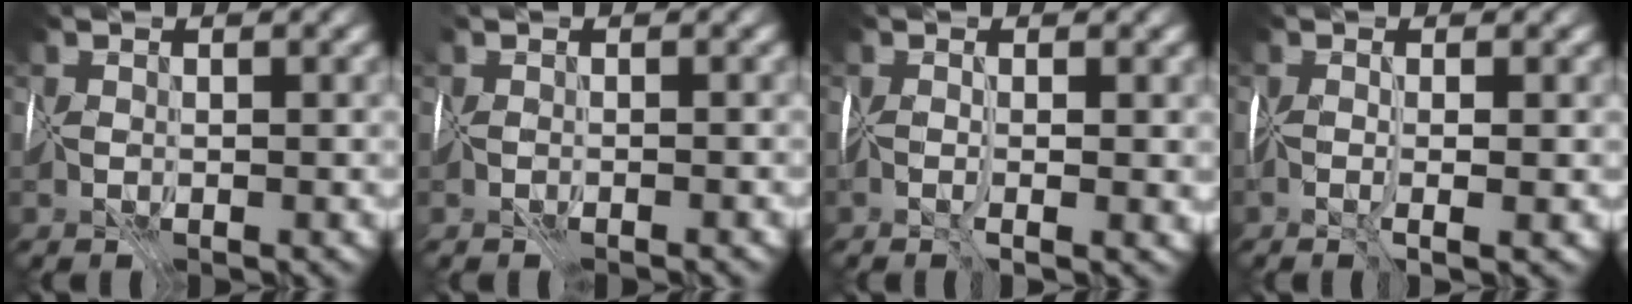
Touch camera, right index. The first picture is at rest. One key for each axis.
{"total": 1.6, "fx": -1.5, "fy": 0.1, "fz": 0.6, "tx": 0.007, "ty": -0.001, "tz": -0.021}
{"total": 2.3, "fx": -0.3, "fy": 0.3, "fz": 2.3, "tx": -0.039, "ty": -0.010, "tz": -0.001}
{"total": 2.2, "fx": -0.5, "fy": -0.2, "fz": 2.1, "tx": -0.038, "ty": -0.012, "tz": -0.004}